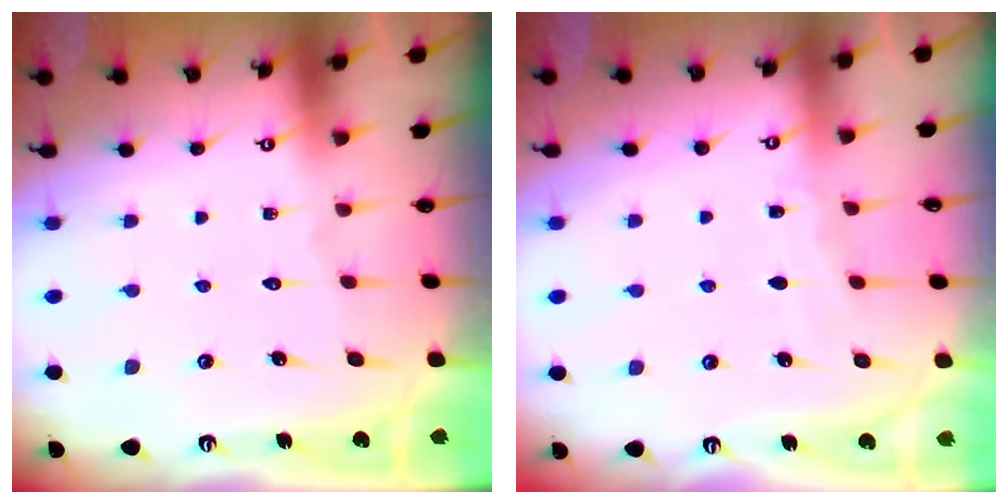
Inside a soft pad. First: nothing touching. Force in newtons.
{"total": 4.0, "press": 3.9, "slide": 0.6}